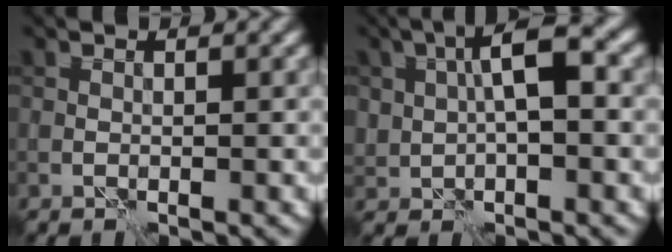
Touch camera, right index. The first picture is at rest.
{"total": 5.8, "force": [1.3, 2.8, 4.9], "torque": [-0.092, 0.014, 0.019]}